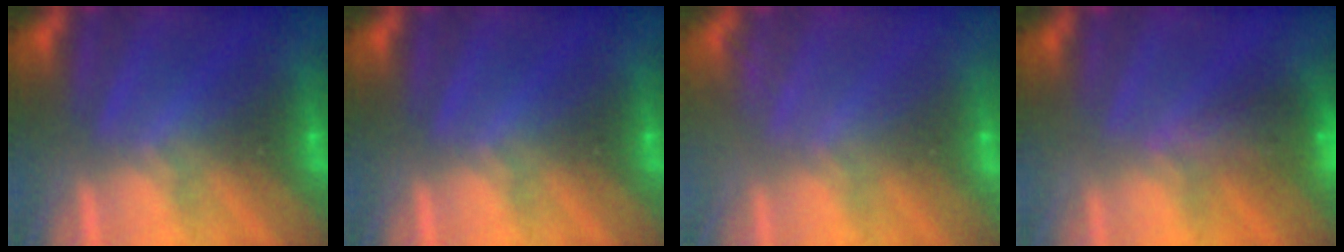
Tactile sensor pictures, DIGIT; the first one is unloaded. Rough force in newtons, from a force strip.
{"total": 0.0}
{"total": 2.1}
{"total": 6.3}